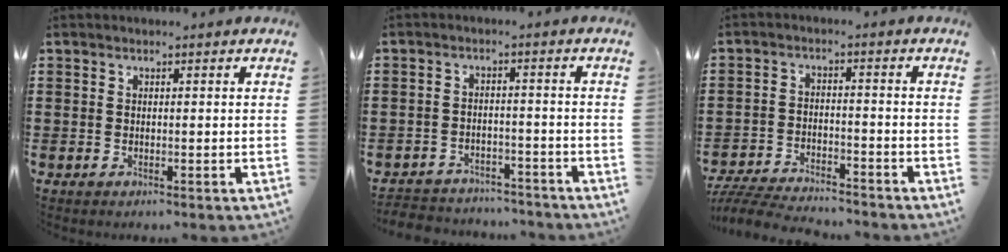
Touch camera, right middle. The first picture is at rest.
{"total": 3.5, "force": [-3.5, 0.7, -0.1], "torque": [-0.005, 0.003, -0.076]}
{"total": 5.9, "force": [-5.7, 0.6, 1.4], "torque": [-0.037, 0.001, -0.116]}